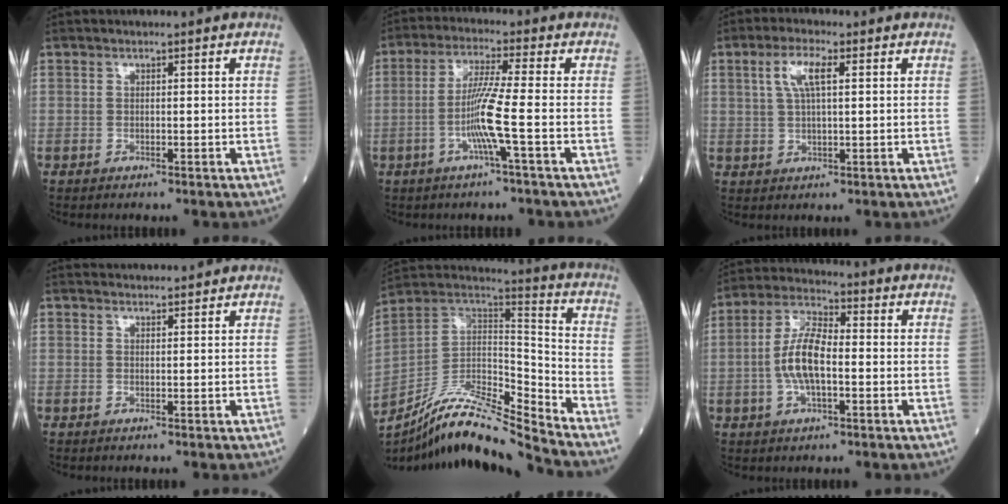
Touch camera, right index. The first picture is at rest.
{"total": 7.2, "force": [-2.0, -1.2, 6.8], "torque": [-0.138, -0.003, -0.043]}
{"total": 5.1, "force": [1.7, 1.2, 4.6], "torque": [-0.099, 0.011, 0.038]}
{"total": 4.3, "force": [4.3, 0.1, 0.4], "torque": [-0.011, 0.032, 0.059]}
{"total": 16.2, "force": [-14.8, 0.3, 6.7], "torque": [-0.120, 0.034, -0.268]}
{"total": 8.2, "force": [-1.1, 2.7, 7.6], "torque": [-0.161, 0.012, -0.026]}